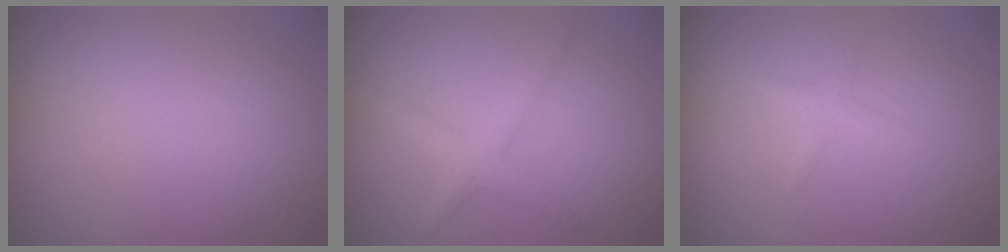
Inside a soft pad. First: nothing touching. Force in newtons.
{"total": 2.2, "press": 2.2, "slide": 0.1}
{"total": 0.9, "press": 0.9, "slide": 0.1}